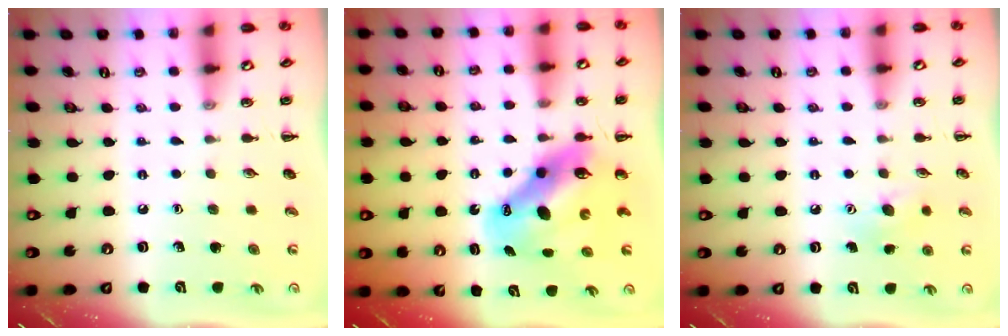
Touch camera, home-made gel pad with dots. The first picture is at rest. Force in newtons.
{"total": 11.5, "press": 11.1, "slide": 2.9}
{"total": 6.5, "press": 6.4, "slide": 1.6}